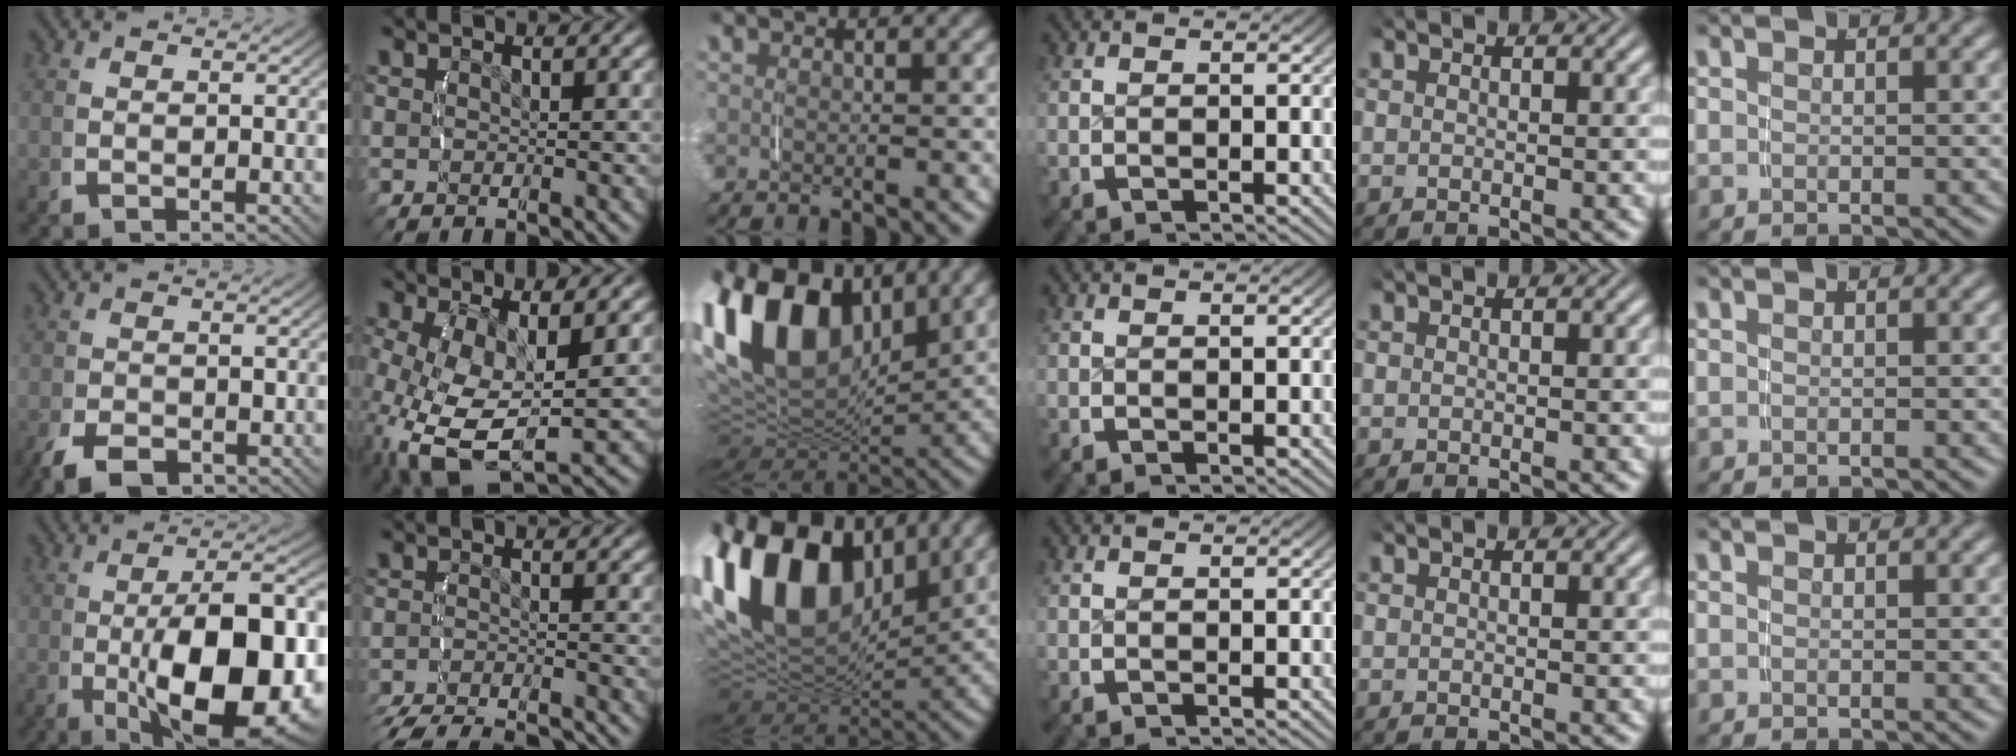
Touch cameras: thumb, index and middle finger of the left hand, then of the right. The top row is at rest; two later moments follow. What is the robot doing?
{"motion": "grasp_and_lifting", "object": "velcro strap"}